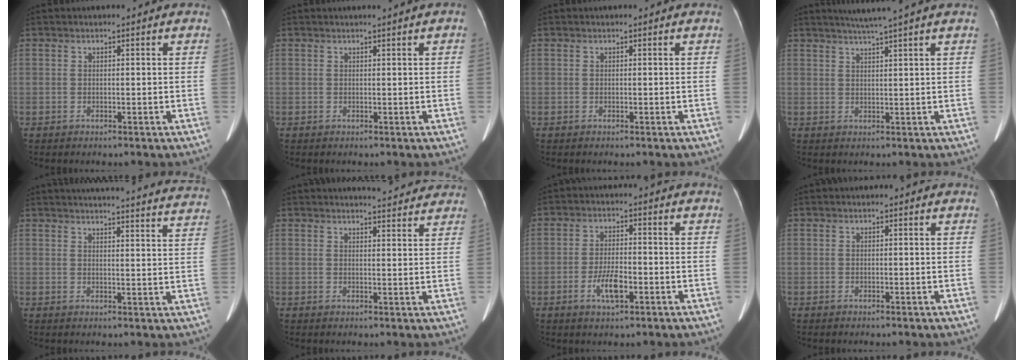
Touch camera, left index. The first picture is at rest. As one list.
[{"total": 0.0}, {"total": 0.0}, {"total": 4.8, "force": [3.9, -1.4, 2.5], "torque": [-0.040, 0.007, 0.064]}, {"total": 27.8, "force": [26.8, 1.2, 7.6], "torque": [-0.104, -0.065, 0.305]}, {"total": 6.6, "force": [6.3, 1.0, 1.4], "torque": [-0.017, 0.002, 0.063]}, {"total": 4.8, "force": [-2.0, 1.5, 4.1], "torque": [-0.085, -0.001, -0.034]}, {"total": 0.0}]